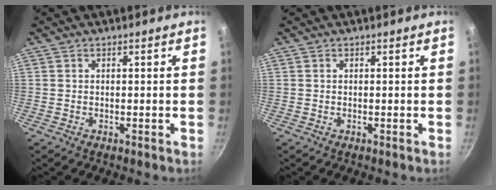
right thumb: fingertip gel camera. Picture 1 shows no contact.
{"total": 0.0}